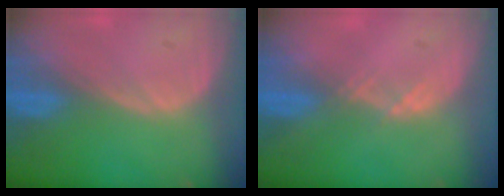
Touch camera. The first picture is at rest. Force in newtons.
{"total": 1.3, "press": 1.1, "slide": 0.7}